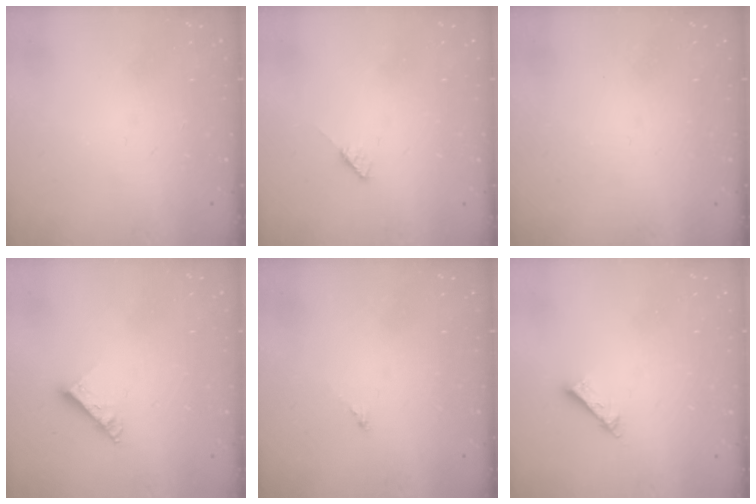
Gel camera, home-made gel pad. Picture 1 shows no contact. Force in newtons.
{"total": 3.0, "press": 3.0, "slide": 0.2}
{"total": 0.8, "press": 0.7, "slide": 0.3}
{"total": 6.6, "press": 6.5, "slide": 0.7}
{"total": 0.0}
{"total": 3.6, "press": 3.6, "slide": 0.2}